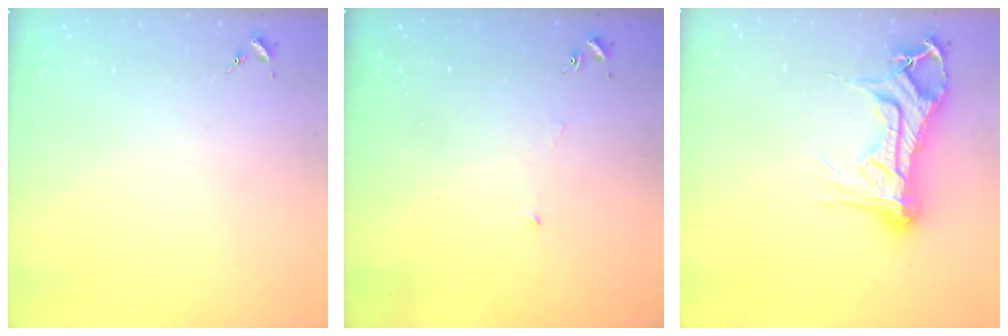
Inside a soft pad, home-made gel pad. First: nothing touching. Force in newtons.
{"total": 3.3, "press": 3.3, "slide": 0.3}
{"total": 15.6, "press": 15.6, "slide": 1.1}